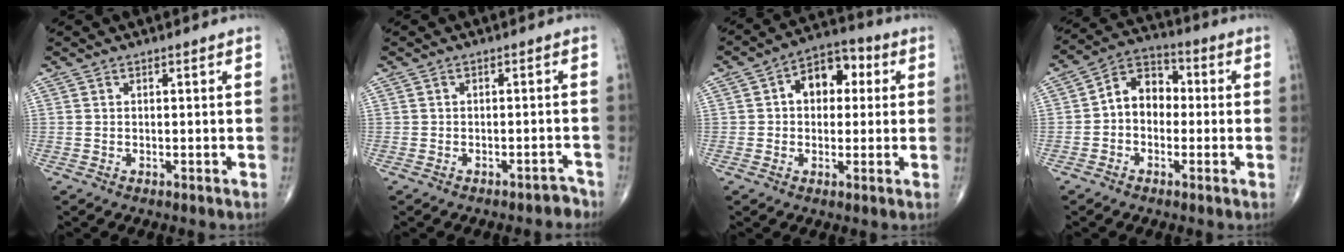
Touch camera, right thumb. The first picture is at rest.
{"total": 2.4, "force": [-2.1, 1.1, 0.2], "torque": [0.002, 0.022, -0.027]}
{"total": 9.7, "force": [2.0, 6.9, 6.6], "torque": [-0.058, 0.023, 0.020]}
{"total": 8.3, "force": [-0.5, 6.3, 5.3], "torque": [-0.055, 0.030, -0.027]}